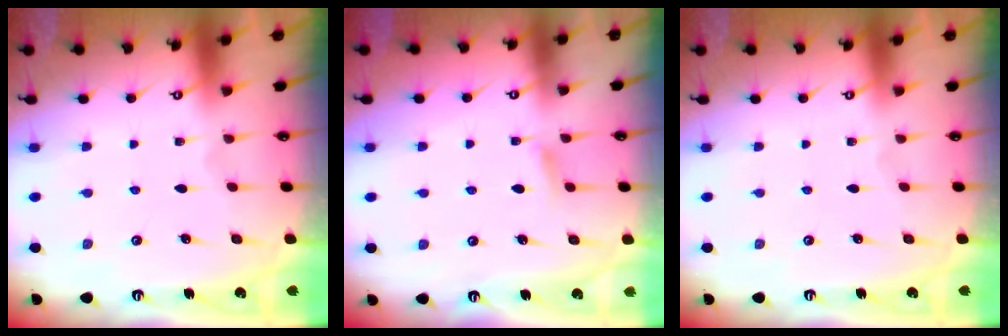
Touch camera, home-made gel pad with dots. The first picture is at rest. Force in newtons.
{"total": 4.5, "press": 4.4, "slide": 0.6}
{"total": 0.0}